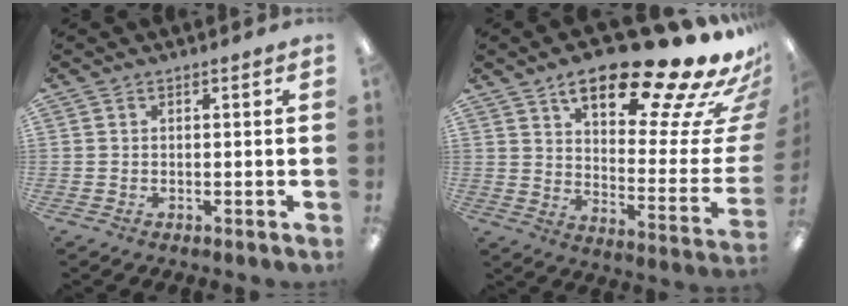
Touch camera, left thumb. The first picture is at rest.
{"total": 25.4, "force": [18.1, 6.8, 16.4], "torque": [-0.219, -0.133, 0.284]}